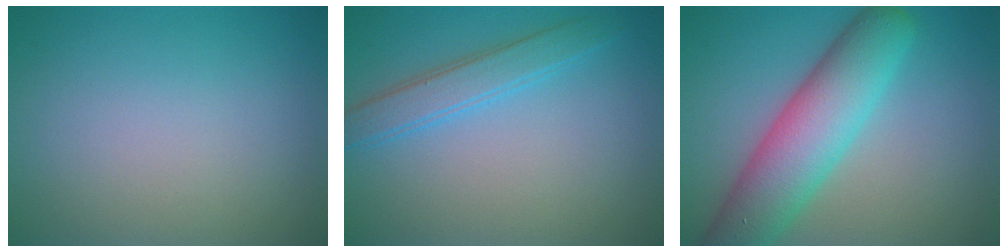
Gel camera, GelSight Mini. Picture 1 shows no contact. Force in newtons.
{"total": 2.9, "press": 2.9, "slide": 0.0}
{"total": 8.1, "press": 8.1, "slide": 0.2}